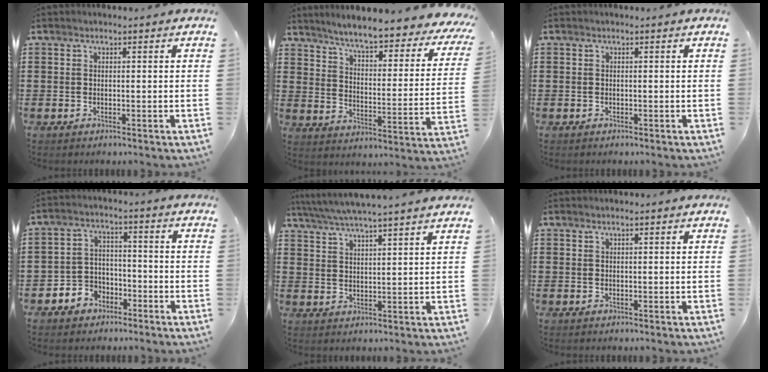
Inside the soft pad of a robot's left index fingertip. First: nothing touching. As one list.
[{"total": 5.9, "force": [5.2, -0.3, 2.8], "torque": [-0.076, -0.044, 0.081]}, {"total": 0.0}, {"total": 4.4, "force": [-3.2, 3.0, 0.5], "torque": [-0.019, 0.014, -0.065]}, {"total": 4.8, "force": [4.5, -0.7, 1.5], "torque": [-0.045, -0.024, 0.078]}, {"total": 0.7, "force": [0.5, 0.0, 0.5], "torque": [-0.010, 0.000, 0.009]}]